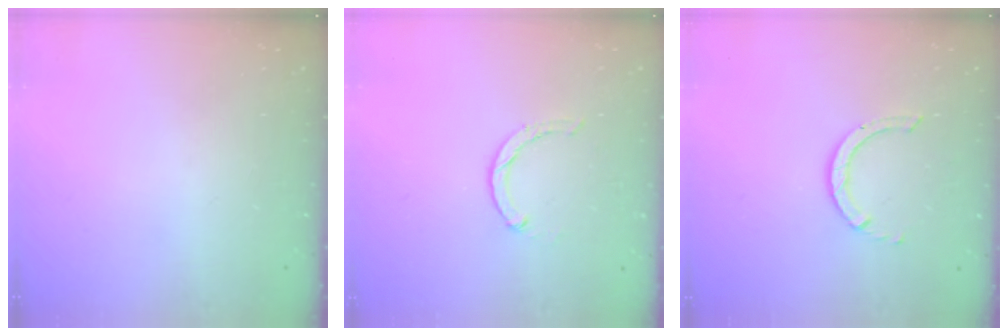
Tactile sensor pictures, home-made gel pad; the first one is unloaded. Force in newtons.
{"total": 1.9, "press": 1.9, "slide": 0.3}
{"total": 2.9, "press": 2.9, "slide": 0.2}